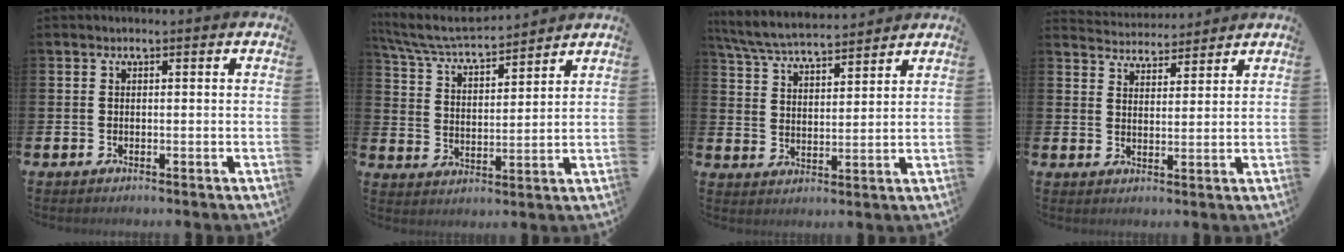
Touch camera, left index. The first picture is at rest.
{"total": 6.1, "force": [5.8, 0.8, 1.8], "torque": [-0.065, -0.037, 0.099]}
{"total": 6.2, "force": [6.0, 0.8, 1.3], "torque": [-0.051, -0.031, 0.108]}
{"total": 4.2, "force": [4.1, 0.7, -0.4], "torque": [-0.015, -0.023, 0.076]}